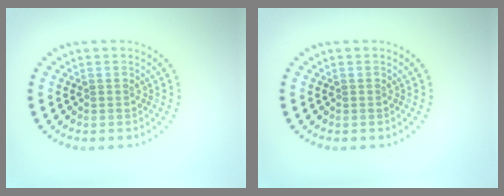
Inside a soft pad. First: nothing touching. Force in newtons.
{"total": 0.0}